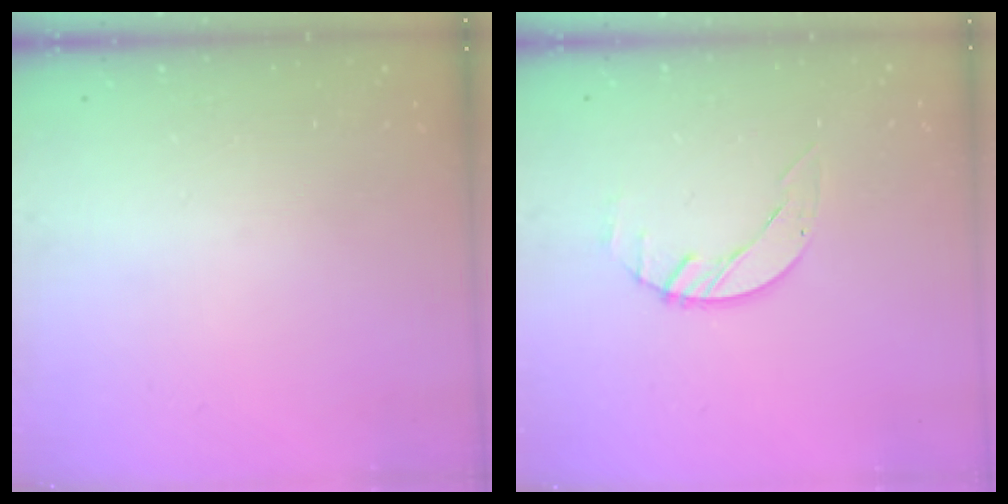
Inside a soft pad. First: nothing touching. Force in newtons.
{"total": 2.6, "press": 2.6, "slide": 0.3}